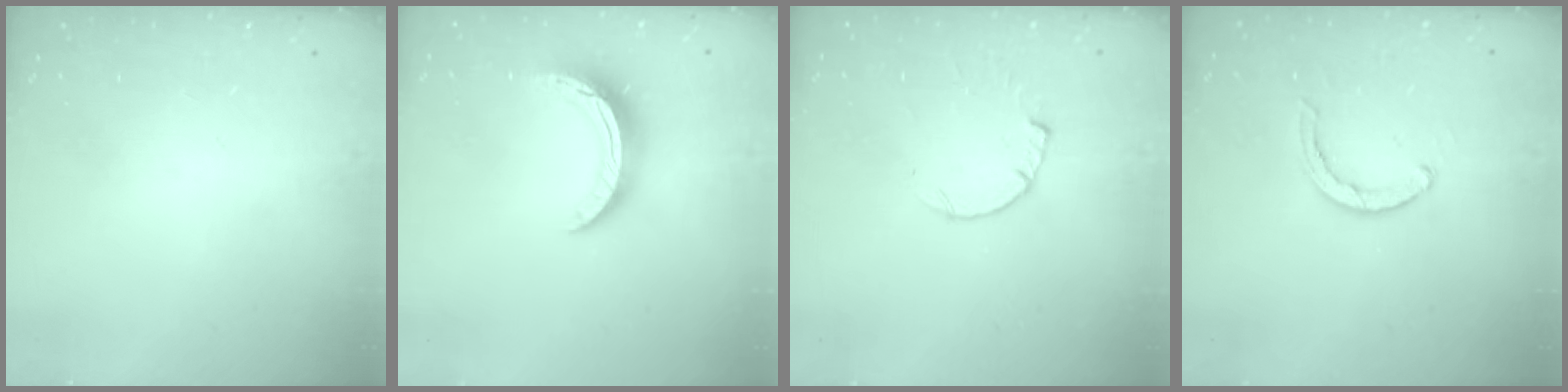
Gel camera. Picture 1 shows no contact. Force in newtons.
{"total": 10.1, "press": 10.1, "slide": 0.1}
{"total": 4.1, "press": 4.0, "slide": 0.8}
{"total": 3.7, "press": 3.7, "slide": 0.7}